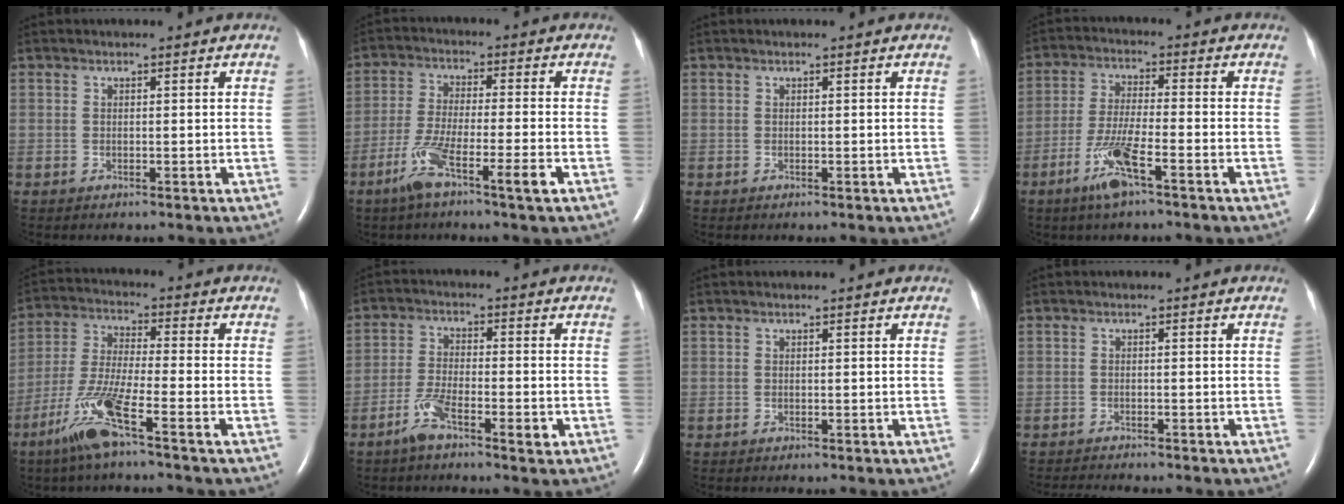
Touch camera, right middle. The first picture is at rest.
{"total": 8.0, "force": [-4.5, 0.0, 6.6], "torque": [-0.130, -0.010, -0.085]}
{"total": 0.0}
{"total": 7.5, "force": [-4.2, 0.3, 6.3], "torque": [-0.135, -0.009, -0.082]}
{"total": 9.8, "force": [-5.8, -0.1, 8.0], "torque": [-0.175, -0.018, -0.121]}
{"total": 5.8, "force": [-3.3, 1.3, 4.6], "torque": [-0.097, -0.003, -0.062]}
{"total": 0.0}
{"total": 4.4, "force": [-4.1, 0.2, 1.5], "torque": [-0.022, -0.013, -0.060]}